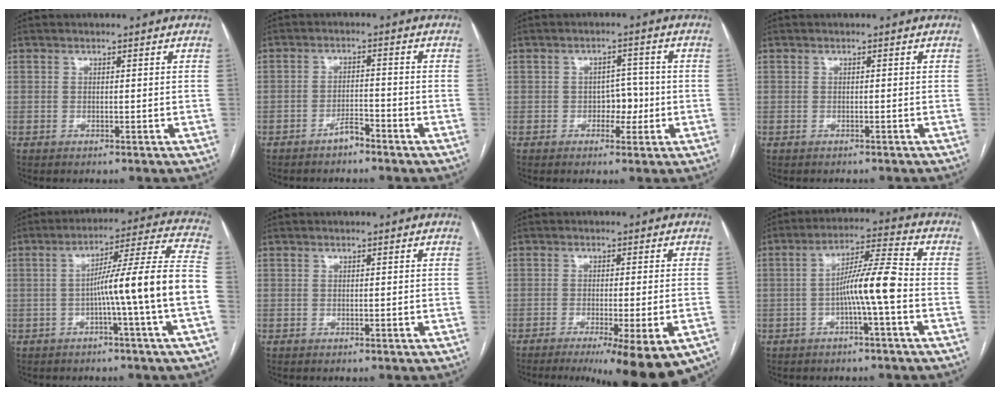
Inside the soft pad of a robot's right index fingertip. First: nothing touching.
{"total": 2.6, "force": [-2.2, 0.6, 1.3], "torque": [-0.022, 0.002, -0.039]}
{"total": 3.7, "force": [-0.9, 2.4, 2.7], "torque": [-0.032, 0.009, -0.012]}
{"total": 1.6, "force": [-1.4, 0.7, 0.4], "torque": [-0.008, 0.000, -0.017]}
{"total": 13.4, "force": [-3.1, -2.1, 12.9], "torque": [-0.186, 0.020, -0.053]}
{"total": 0.0}
{"total": 12.8, "force": [-8.6, 1.2, 9.4], "torque": [-0.092, -0.022, -0.122]}
{"total": 8.2, "force": [-2.1, -0.2, 8.0], "torque": [-0.143, 0.018, -0.036]}